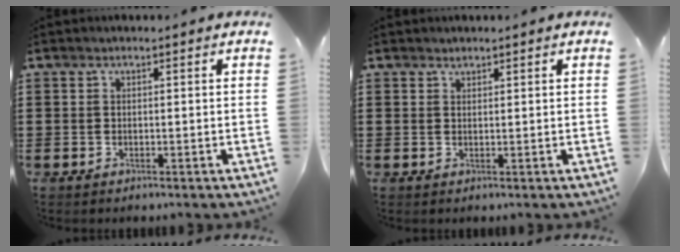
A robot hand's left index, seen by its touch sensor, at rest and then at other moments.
{"total": 0.8, "force": [0.7, 0.3, 0.1], "torque": [-0.002, 0.000, 0.014]}